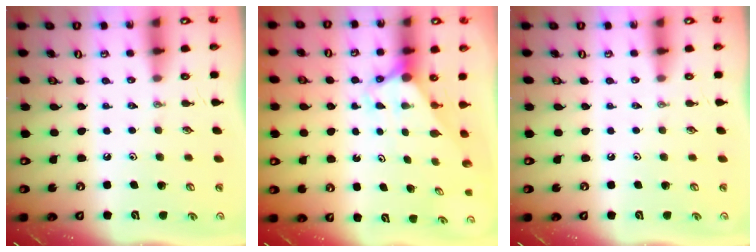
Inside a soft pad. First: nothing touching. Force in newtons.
{"total": 2.7, "press": 2.7, "slide": 0.0}
{"total": 0.0}